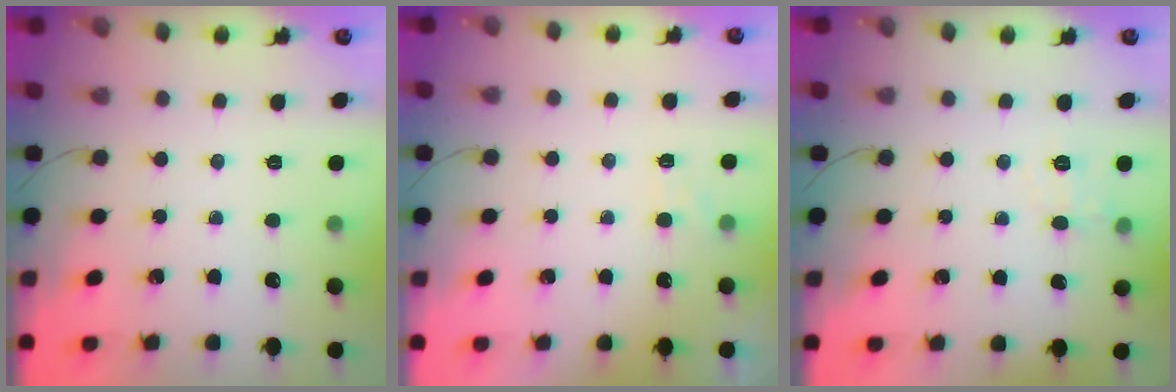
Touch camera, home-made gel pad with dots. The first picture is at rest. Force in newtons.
{"total": 3.5, "press": 3.3, "slide": 1.2}
{"total": 5.9, "press": 5.7, "slide": 1.5}